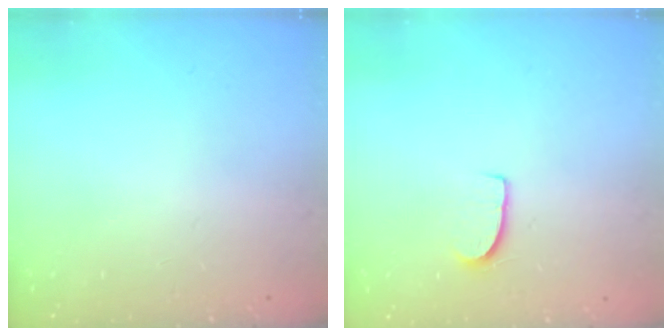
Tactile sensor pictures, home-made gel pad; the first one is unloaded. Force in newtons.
{"total": 6.6, "press": 6.5, "slide": 0.4}